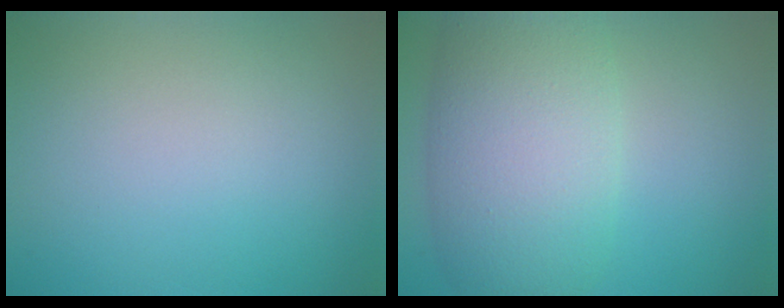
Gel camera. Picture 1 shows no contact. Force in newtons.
{"total": 9.3, "press": 9.3, "slide": 0.5}